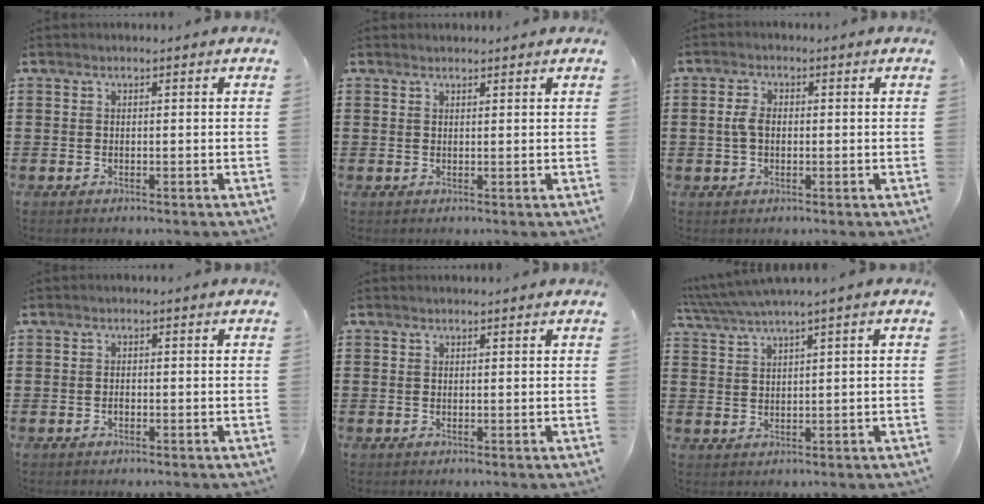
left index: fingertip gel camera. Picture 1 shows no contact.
{"total": 1.0, "force": [1.0, 0.1, 0.2], "torque": [-0.005, -0.001, 0.019]}
{"total": 3.1, "force": [0.2, 1.8, 2.6], "torque": [-0.062, 0.003, 0.001]}
{"total": 0.6, "force": [-0.2, 0.2, 0.5], "torque": [-0.012, -0.004, -0.003]}
{"total": 0.6, "force": [0.6, -0.1, 0.2], "torque": [-0.005, -0.002, 0.012]}
{"total": 2.7, "force": [2.0, -0.5, 1.8], "torque": [-0.049, -0.008, 0.033]}